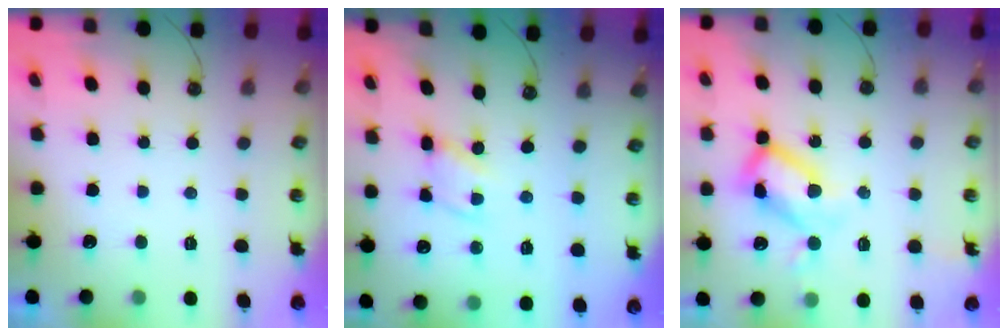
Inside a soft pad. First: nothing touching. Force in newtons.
{"total": 2.8, "press": 2.8, "slide": 0.2}
{"total": 15.2, "press": 15.2, "slide": 1.3}